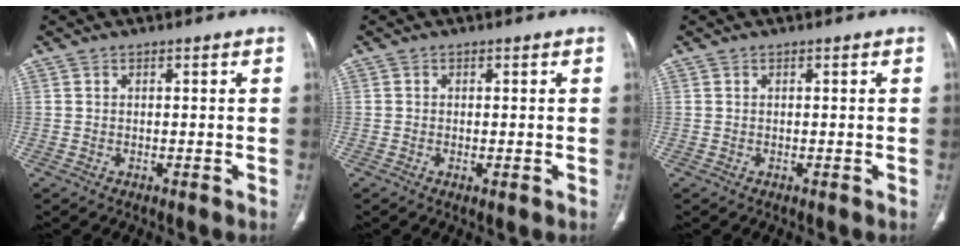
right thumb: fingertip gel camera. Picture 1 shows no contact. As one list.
[{"total": 0.9, "force": [-0.3, 0.3, 0.8], "torque": [-0.019, -0.004, -0.004]}, {"total": 0.0}]